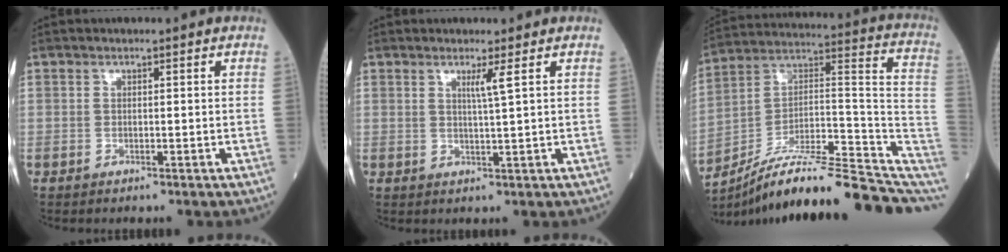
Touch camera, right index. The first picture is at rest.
{"total": 2.2, "force": [1.1, -0.8, 1.7], "torque": [-0.027, -0.009, 0.022]}
{"total": 22.0, "force": [-17.6, 2.6, 13.0], "torque": [-0.137, 0.047, -0.274]}